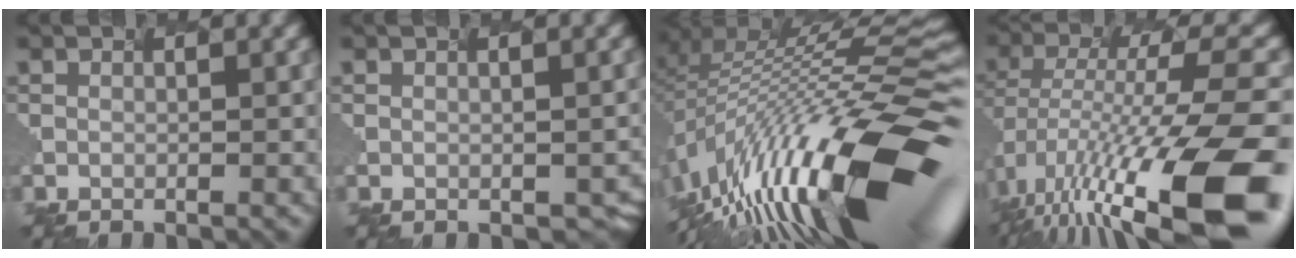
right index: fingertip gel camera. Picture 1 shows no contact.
{"total": 2.6, "force": [-0.9, 1.3, 2.1], "torque": [-0.012, 0.000, 0.027]}
{"total": 17.6, "force": [-6.3, 4.7, 15.8], "torque": [-0.260, 0.013, -0.101]}
{"total": 14.5, "force": [-5.8, 3.6, 12.8], "torque": [-0.231, 0.007, -0.078]}